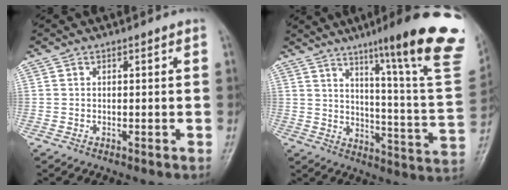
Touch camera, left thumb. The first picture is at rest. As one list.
[{"total": 25.1, "force": [15.0, 2.2, 20.0], "torque": [-0.251, -0.075, 0.204]}]